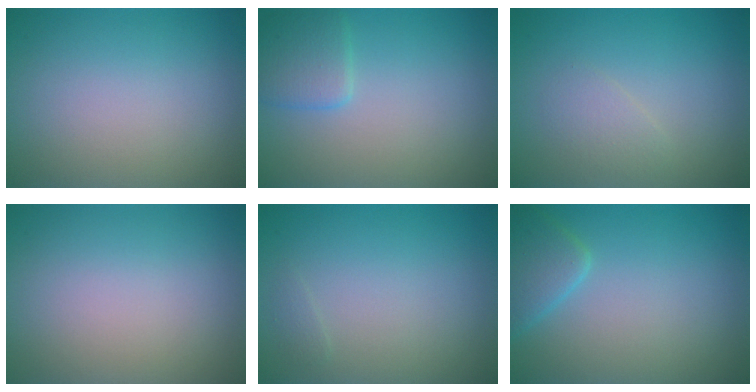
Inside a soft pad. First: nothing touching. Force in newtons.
{"total": 2.3, "press": 2.3, "slide": 0.1}
{"total": 1.3, "press": 1.3, "slide": 0.1}
{"total": 0.0}
{"total": 0.5, "press": 0.5, "slide": 0.0}
{"total": 2.7, "press": 2.7, "slide": 0.2}